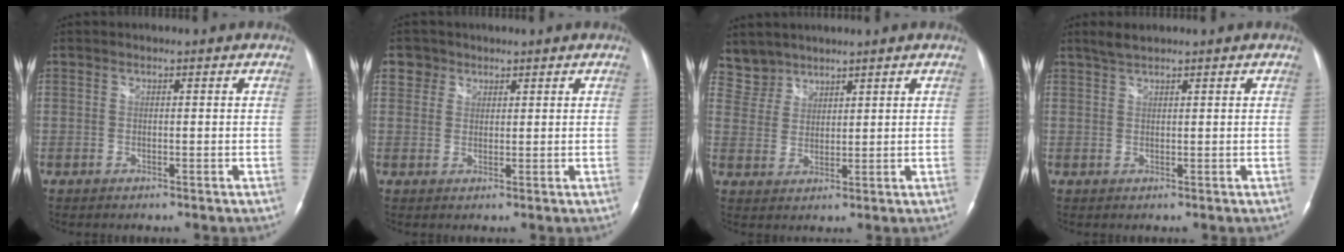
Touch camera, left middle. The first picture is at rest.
{"total": 2.9, "force": [1.6, 2.4, 0.0], "torque": [0.008, 0.009, 0.023]}
{"total": 4.8, "force": [4.3, 2.1, -0.7], "torque": [0.016, 0.008, 0.092]}
{"total": 2.0, "force": [1.8, 0.2, 0.9], "torque": [-0.024, 0.007, 0.039]}